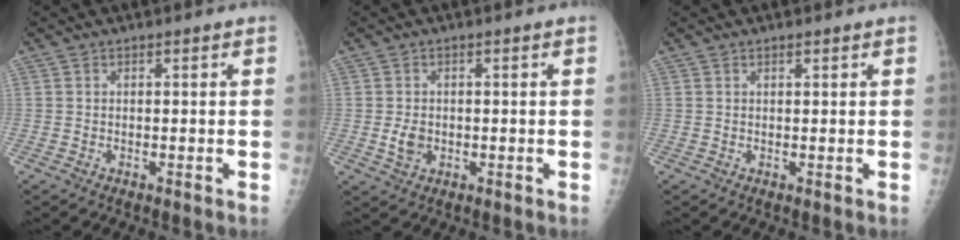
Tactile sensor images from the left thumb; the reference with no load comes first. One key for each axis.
{"total": 3.0, "fx": -0.6, "fy": 2.3, "fz": 1.8, "tx": -0.028, "ty": 0.000, "tz": -0.007}
{"total": 0.6, "fx": 0.4, "fy": 0.2, "fz": 0.4, "tx": -0.006, "ty": -0.002, "tz": 0.007}